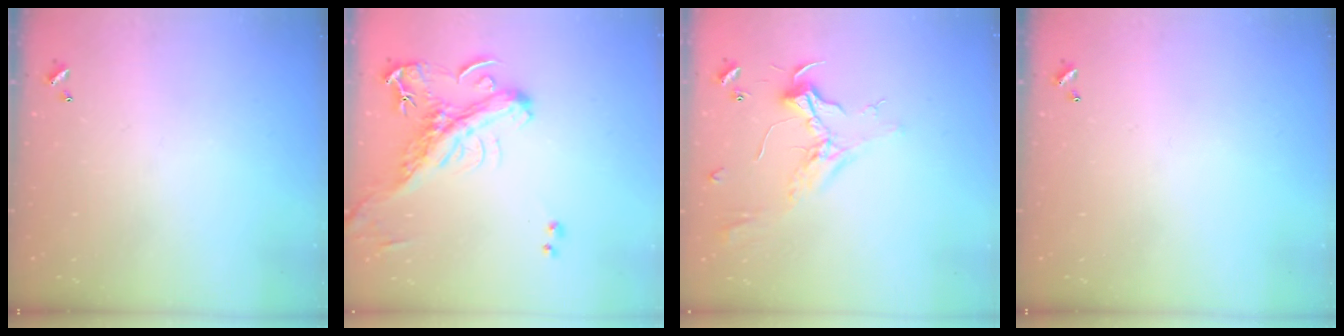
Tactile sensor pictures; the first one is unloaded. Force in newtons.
{"total": 3.5, "press": 3.4, "slide": 1.0}
{"total": 2.4, "press": 2.3, "slide": 0.7}
{"total": 0.0}